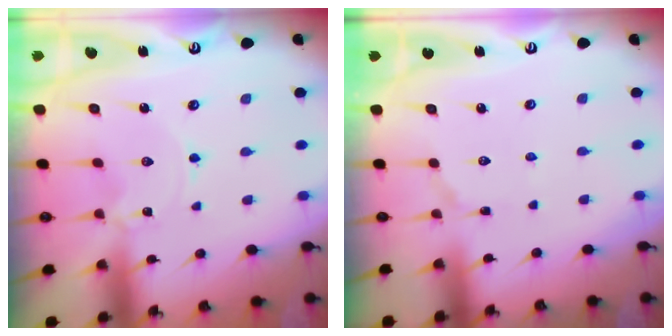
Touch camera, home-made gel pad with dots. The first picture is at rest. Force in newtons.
{"total": 2.9, "press": 2.9, "slide": 0.3}